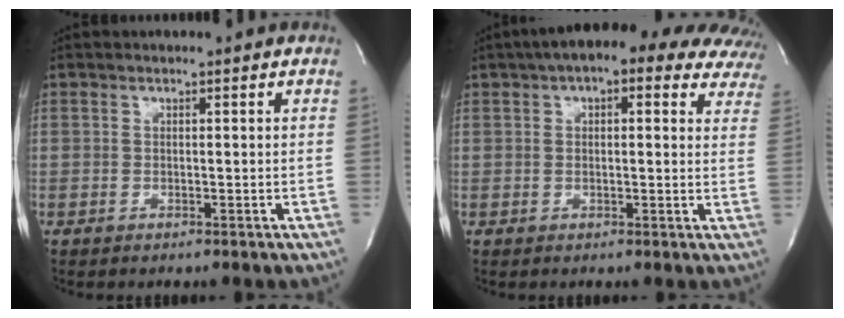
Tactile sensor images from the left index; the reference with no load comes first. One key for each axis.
{"total": 18.9, "fx": 14.2, "fy": 6.0, "fz": 10.8, "tx": -0.141, "ty": 0.043, "tz": 0.155}